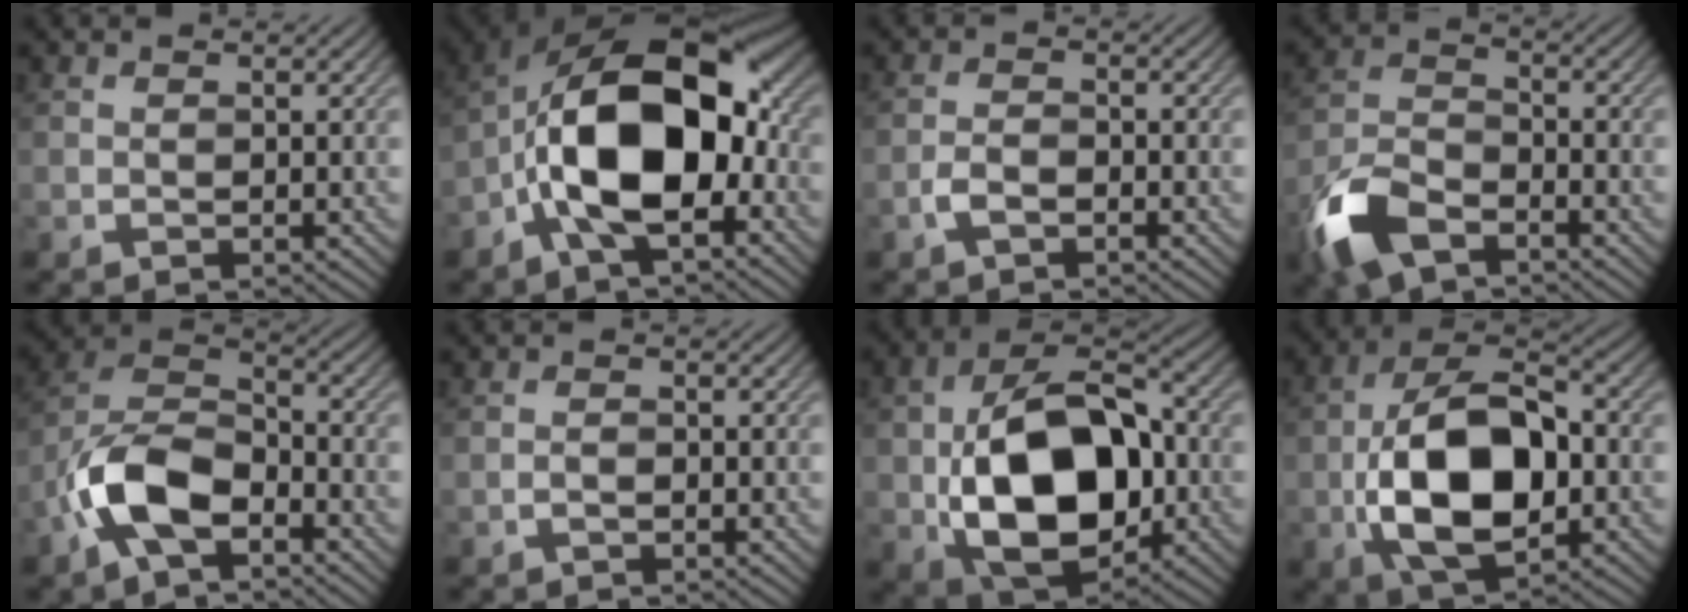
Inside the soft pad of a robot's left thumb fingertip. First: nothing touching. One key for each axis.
{"total": 17.2, "fx": -3.3, "fy": 9.4, "fz": 14.0, "tx": -0.239, "ty": 0.004, "tz": -0.068}
{"total": 2.4, "fx": -1.6, "fy": 1.1, "fz": 1.4, "tx": -0.030, "ty": 0.003, "tz": -0.036}
{"total": 9.5, "fx": -6.0, "fy": 4.4, "fz": 5.9, "tx": -0.138, "ty": -0.014, "tz": -0.134}
{"total": 10.2, "fx": -5.3, "fy": 5.0, "fz": 7.1, "tx": -0.149, "ty": 0.010, "tz": -0.121}
{"total": 1.0, "fx": -0.7, "fy": 0.4, "fz": 0.6, "tx": -0.011, "ty": 0.003, "tz": -0.016}
{"total": 16.0, "fx": -2.5, "fy": 10.3, "fz": 12.0, "tx": -0.224, "ty": -0.014, "tz": -0.045}
{"total": 14.0, "fx": -2.8, "fy": 7.8, "fz": 11.2, "tx": -0.224, "ty": -0.010, "tz": -0.057}